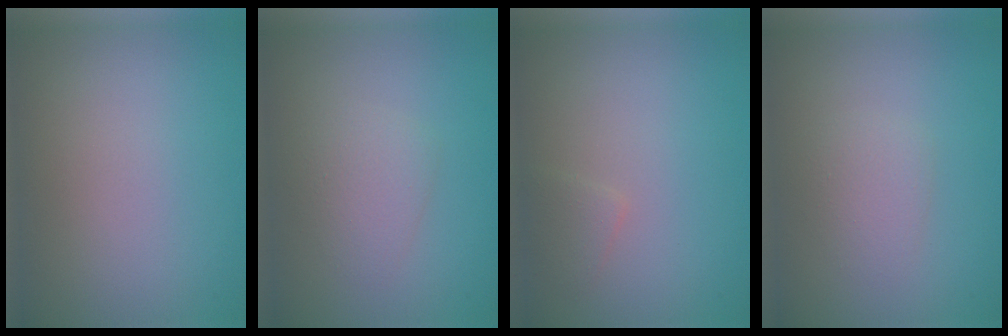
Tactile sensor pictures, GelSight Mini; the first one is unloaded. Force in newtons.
{"total": 2.1, "press": 2.1, "slide": 0.2}
{"total": 1.1, "press": 1.1, "slide": 0.1}
{"total": 1.6, "press": 1.6, "slide": 0.1}